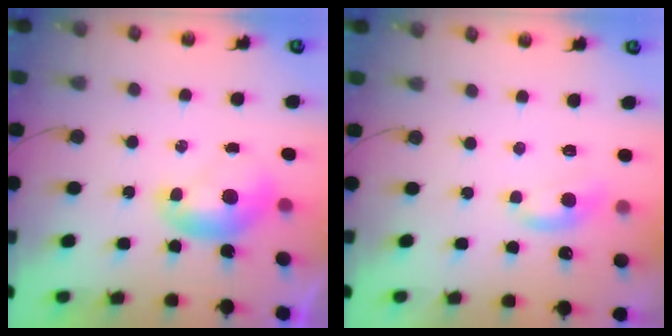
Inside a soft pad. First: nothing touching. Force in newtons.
{"total": 0.9, "press": 0.1, "slide": 0.9}